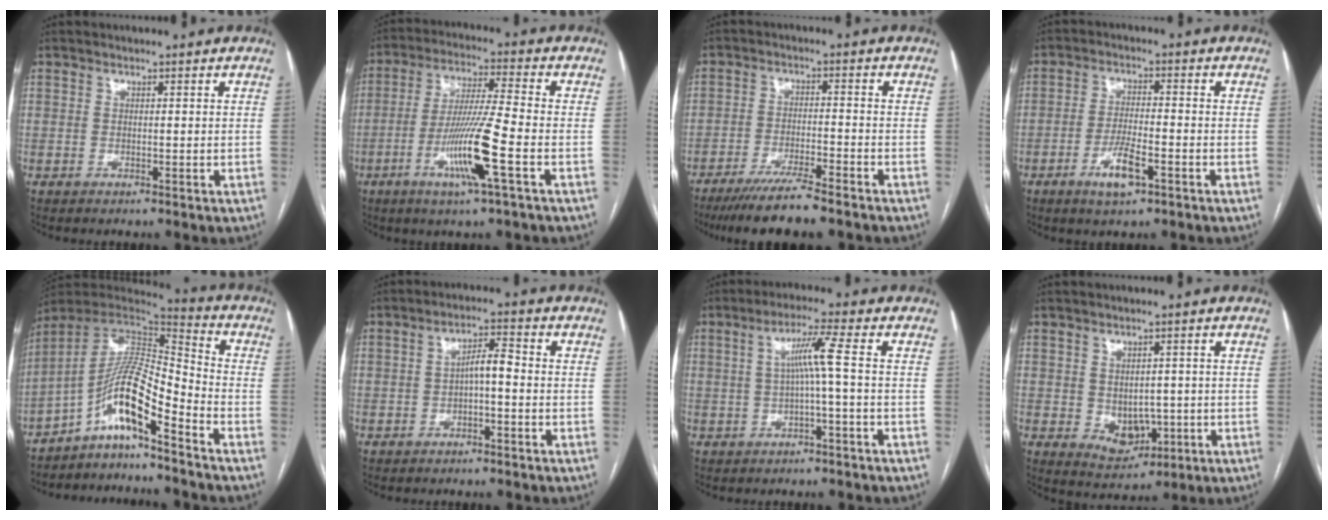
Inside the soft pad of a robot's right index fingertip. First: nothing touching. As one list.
[{"total": 11.6, "force": [-4.3, -0.7, 10.7], "torque": [-0.212, -0.013, -0.084]}, {"total": 9.0, "force": [-7.3, 0.6, 5.2], "torque": [-0.085, -0.022, -0.121]}, {"total": 6.1, "force": [-3.1, 1.3, 5.0], "torque": [-0.099, -0.005, -0.053]}, {"total": 12.1, "force": [-7.3, 1.1, 9.6], "torque": [-0.180, 0.022, -0.132]}, {"total": 2.8, "force": [-0.5, 0.5, 2.7], "torque": [-0.044, 0.009, -0.008]}, {"total": 5.0, "force": [-0.1, -1.0, 4.9], "torque": [-0.089, 0.014, 0.004]}, {"total": 5.4, "force": [-0.7, 3.9, 3.7], "torque": [-0.053, -0.003, 0.008]}]